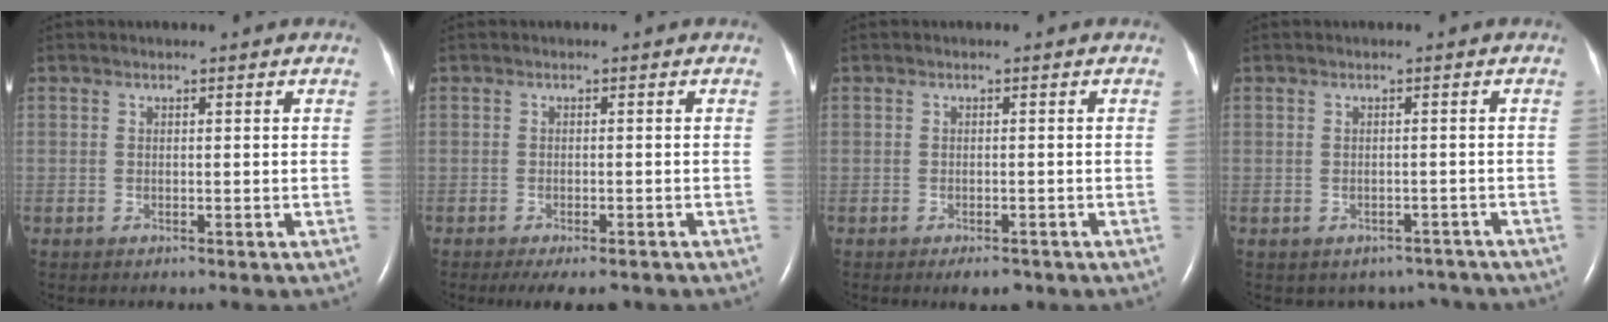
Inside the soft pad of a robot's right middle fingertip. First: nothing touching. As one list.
[{"total": 6.2, "force": [-4.8, 1.6, 3.6], "torque": [-0.040, -0.012, -0.067]}, {"total": 2.5, "force": [-1.7, 0.9, 1.5], "torque": [-0.017, -0.002, -0.018]}, {"total": 5.7, "force": [-4.8, 2.8, 0.8], "torque": [-0.001, 0.017, -0.051]}]